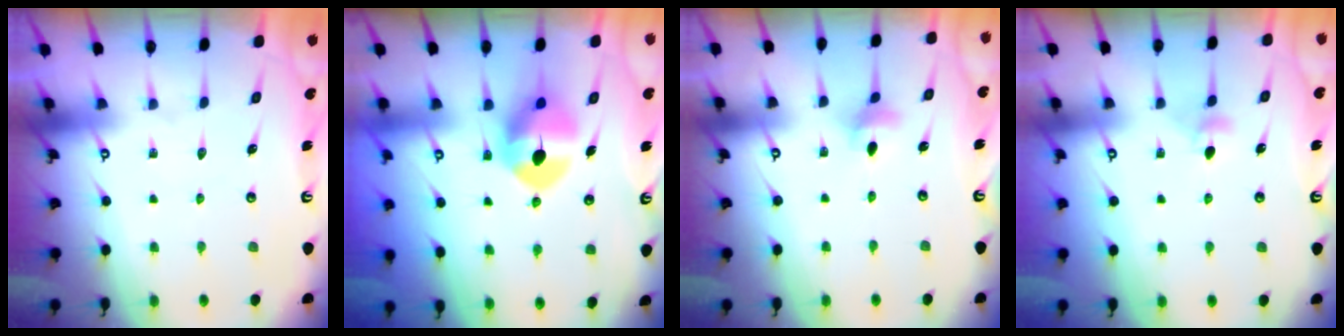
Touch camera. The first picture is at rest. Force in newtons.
{"total": 9.1, "press": 9.0, "slide": 1.3}
{"total": 4.4, "press": 4.3, "slide": 0.4}
{"total": 3.3, "press": 3.2, "slide": 0.6}